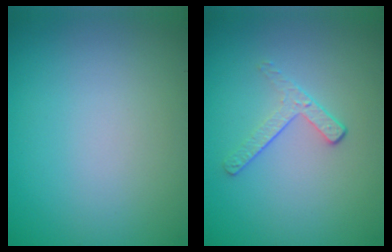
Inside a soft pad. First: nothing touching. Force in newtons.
{"total": 1.8, "press": 1.1, "slide": 1.4}